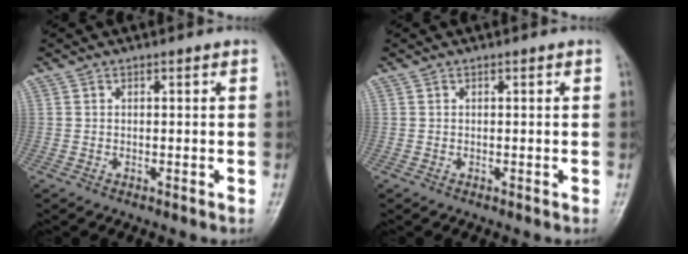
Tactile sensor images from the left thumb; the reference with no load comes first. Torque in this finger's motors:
{"motor_torque": [0.00, 0.00, -0.06, -0.01, 0.00]}